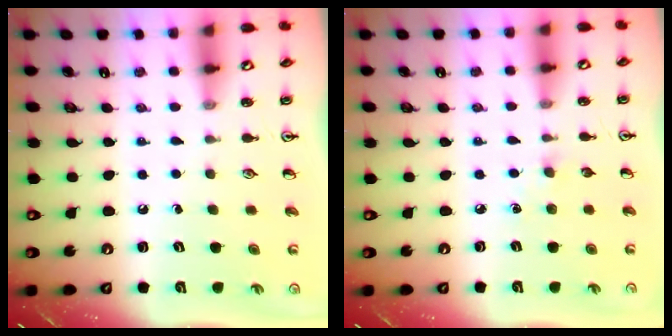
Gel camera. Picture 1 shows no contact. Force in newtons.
{"total": 3.6, "press": 3.6, "slide": 0.5}